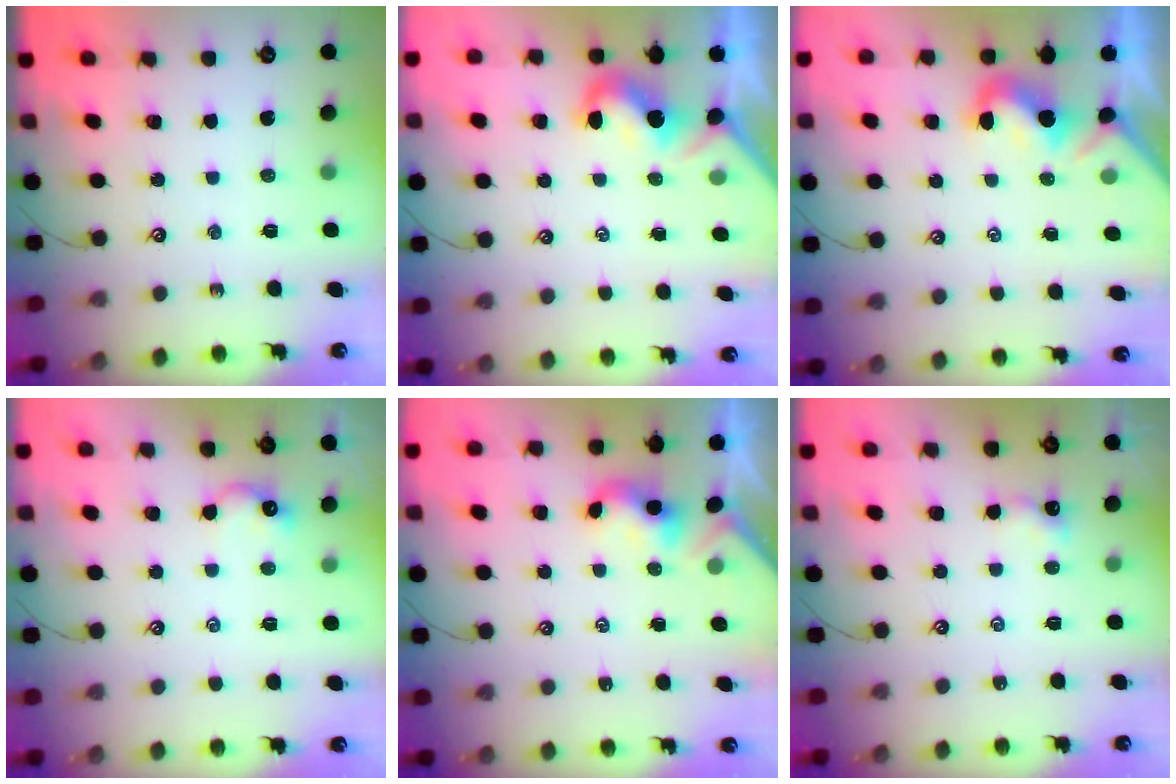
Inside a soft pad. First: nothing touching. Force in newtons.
{"total": 2.1, "press": 2.1, "slide": 0.6}
{"total": 0.7, "press": 0.7, "slide": 0.3}
{"total": 1.7, "press": 1.6, "slide": 0.7}
{"total": 2.5, "press": 2.5, "slide": 0.1}
{"total": 0.0}